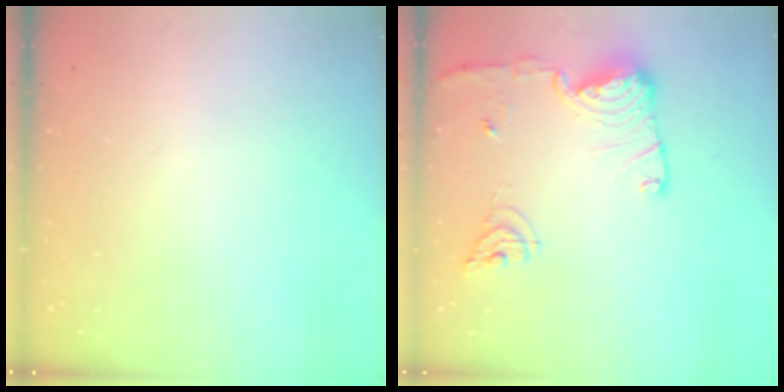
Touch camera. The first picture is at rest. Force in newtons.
{"total": 14.9, "press": 14.8, "slide": 1.6}